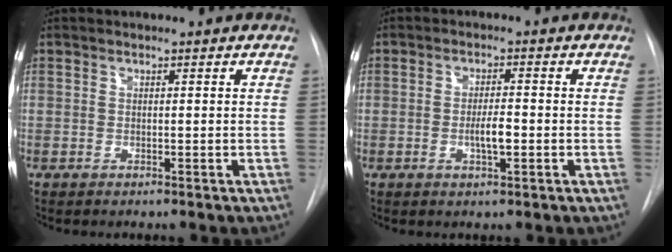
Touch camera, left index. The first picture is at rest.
{"total": 3.5, "force": [-0.9, 0.8, 3.3], "torque": [-0.058, 0.000, -0.014]}